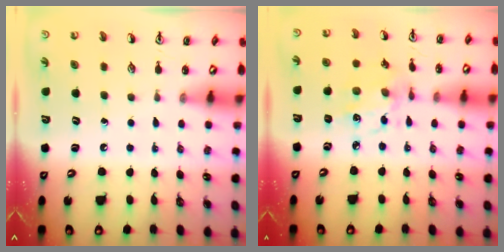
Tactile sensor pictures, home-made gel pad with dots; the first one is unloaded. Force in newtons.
{"total": 6.2, "press": 6.2, "slide": 0.5}